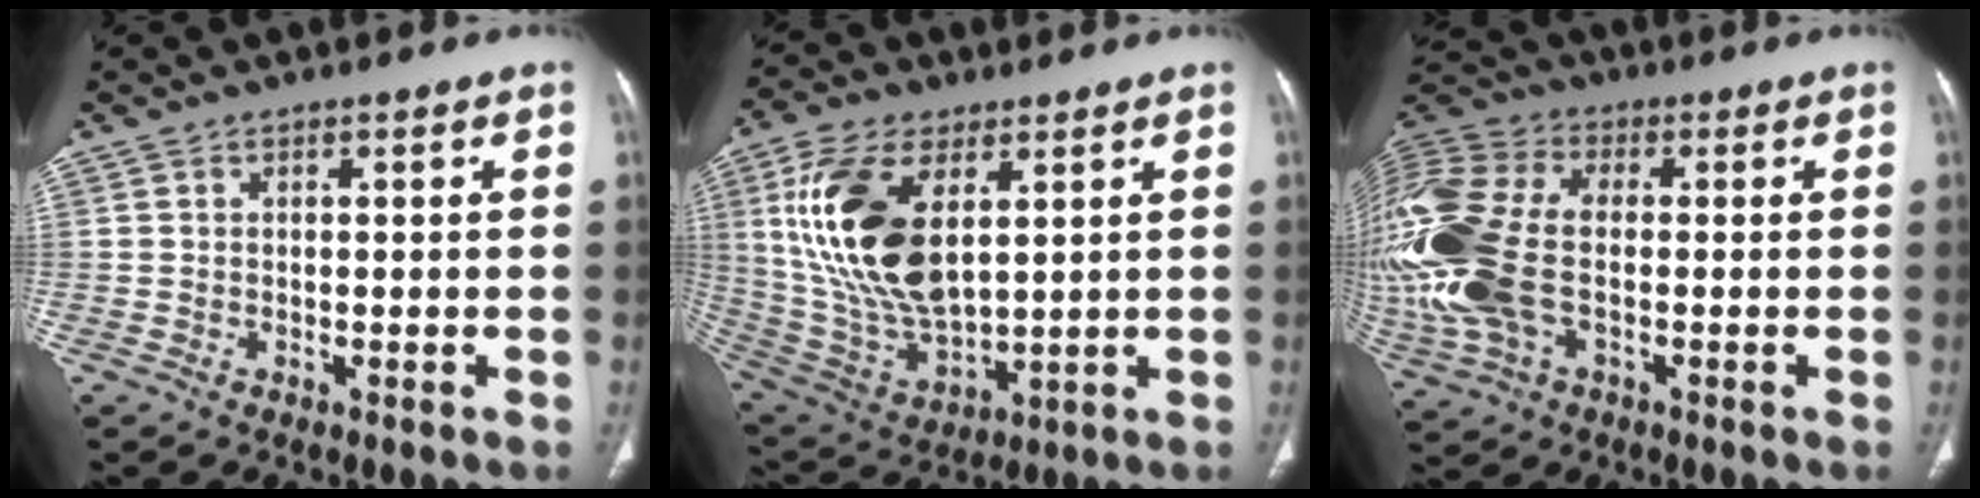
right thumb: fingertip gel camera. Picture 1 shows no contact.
{"total": 19.8, "force": [5.5, 10.1, 16.2], "torque": [-0.322, -0.024, 0.113]}
{"total": 23.9, "force": [-2.1, 14.5, 18.9], "torque": [-0.488, 0.004, -0.030]}